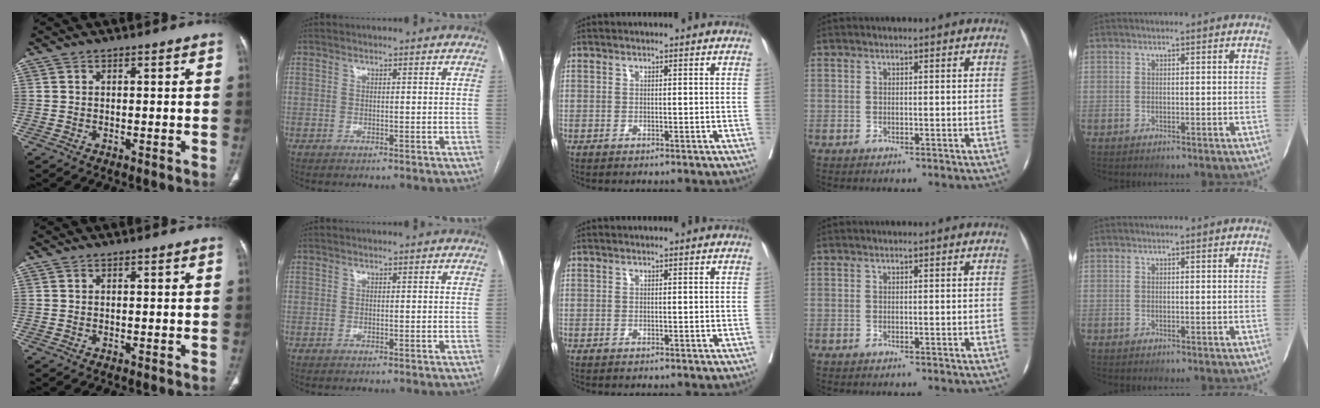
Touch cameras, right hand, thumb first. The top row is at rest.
{}